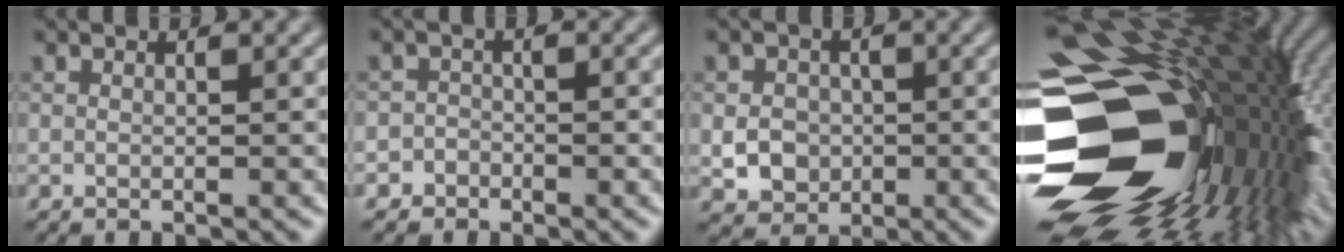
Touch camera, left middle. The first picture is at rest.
{"total": 2.4, "force": [-1.5, 1.8, -0.2], "torque": [0.036, 0.008, -0.032]}
{"total": 3.2, "force": [-0.5, 2.9, 1.4], "torque": [-0.024, -0.001, -0.010]}
{"total": 20.8, "force": [-2.4, 14.1, 15.1], "torque": [-0.275, -0.034, -0.017]}